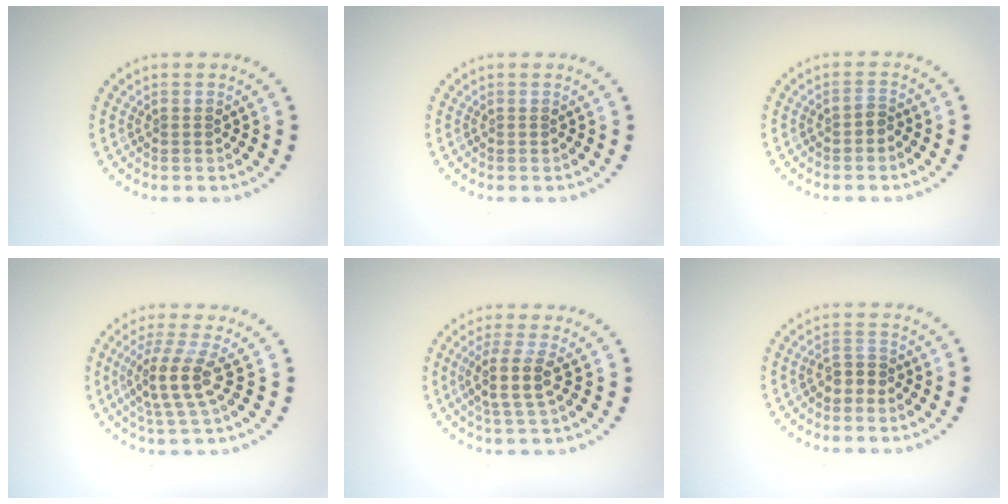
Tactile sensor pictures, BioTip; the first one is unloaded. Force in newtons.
{"total": 0.0}
{"total": 0.9, "press": 0.7, "slide": 0.6}
{"total": 3.6, "press": 2.9, "slide": 2.1}
{"total": 2.8, "press": 2.2, "slide": 1.8}
{"total": 1.7, "press": 1.5, "slide": 0.8}